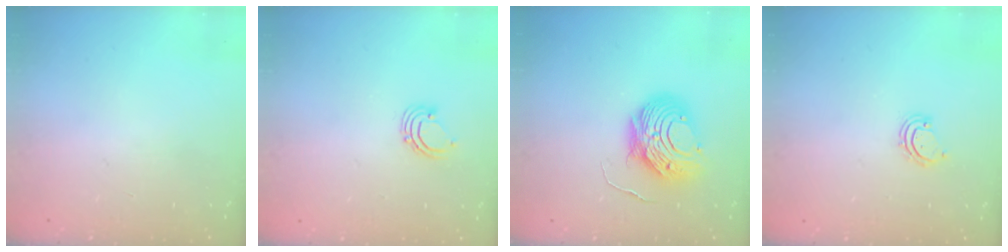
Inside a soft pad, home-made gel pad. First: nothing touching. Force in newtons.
{"total": 2.9, "press": 2.9, "slide": 0.2}
{"total": 10.1, "press": 10.0, "slide": 1.0}
{"total": 3.7, "press": 3.6, "slide": 0.5}